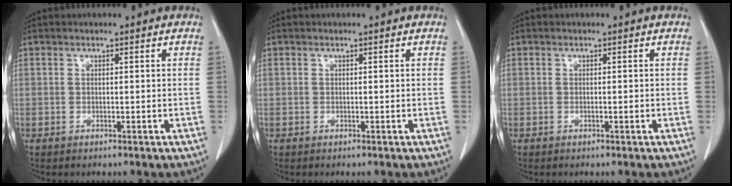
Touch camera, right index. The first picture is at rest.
{"total": 0.0}
{"total": 0.5, "force": [-0.2, 0.0, 0.5], "torque": [-0.008, 0.001, -0.002]}